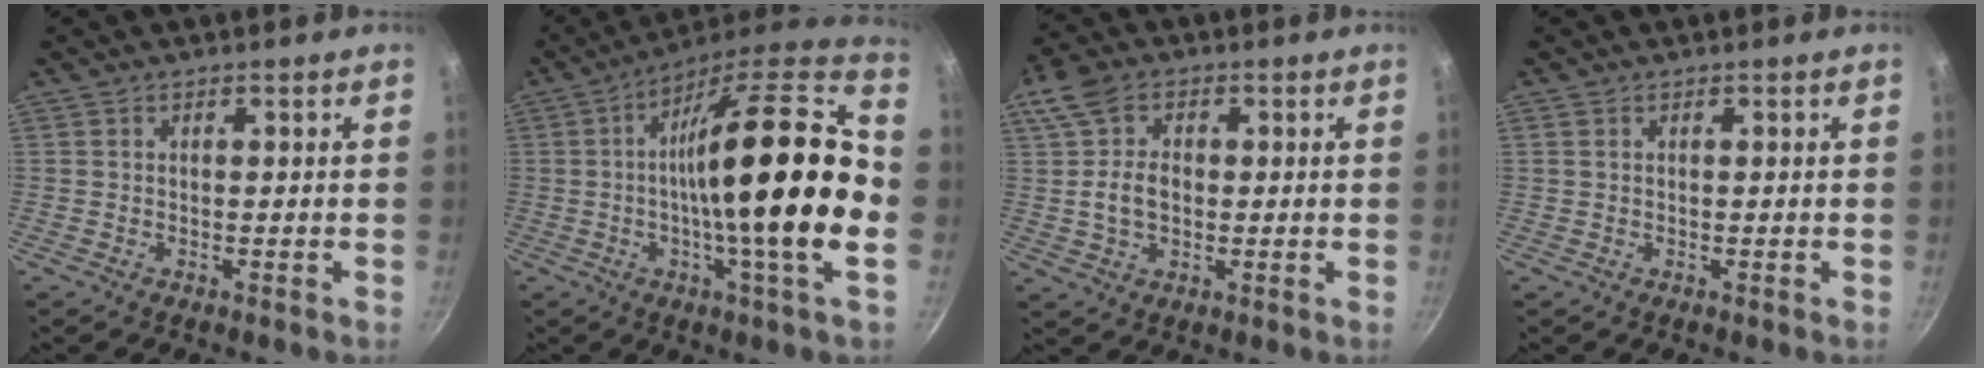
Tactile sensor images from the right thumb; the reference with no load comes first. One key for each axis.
{"total": 26.3, "fx": -2.0, "fy": 5.2, "fz": 25.7, "tx": -0.387, "ty": 0.026, "tz": -0.044}
{"total": 8.3, "fx": 0.6, "fy": 5.9, "fz": 5.9, "tx": -0.103, "ty": 0.007, "tz": 0.002}
{"total": 0.7, "fx": 0.3, "fy": 0.5, "fz": 0.4, "tx": -0.008, "ty": 0.002, "tz": 0.004}